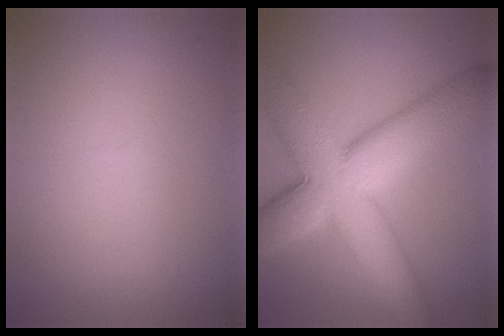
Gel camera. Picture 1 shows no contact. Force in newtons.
{"total": 11.7, "press": 11.7, "slide": 0.4}